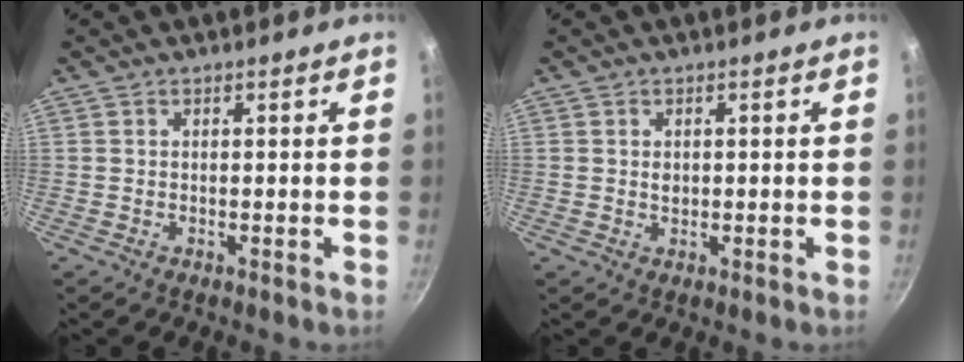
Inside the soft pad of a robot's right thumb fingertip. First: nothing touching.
{"total": 1.4, "force": [0.2, 1.1, 0.8], "torque": [-0.012, 0.001, 0.003]}